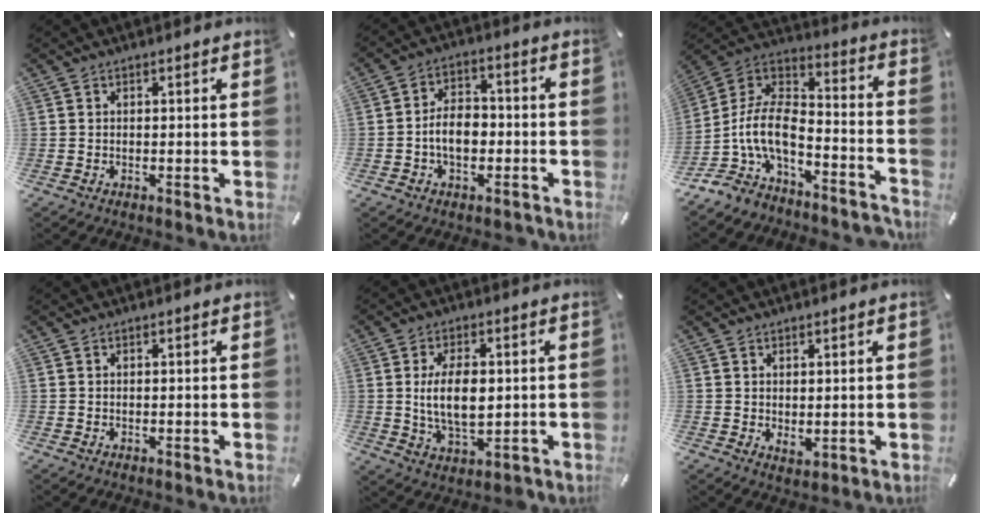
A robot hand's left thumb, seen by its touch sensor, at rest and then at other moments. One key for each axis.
{"total": 8.2, "fx": -2.2, "fy": 5.6, "fz": 5.5, "tx": -0.105, "ty": 0.021, "tz": -0.038}
{"total": 11.6, "fx": -4.6, "fy": 6.8, "fz": 8.2, "tx": -0.186, "ty": -0.006, "tz": -0.089}
{"total": 0.0}
{"total": 10.7, "fx": 0.1, "fy": 5.9, "fz": 8.9, "tx": -0.170, "ty": 0.002, "tz": 0.000}
{"total": 1.8, "fx": 0.9, "fy": 1.1, "fz": 1.0, "tx": -0.013, "ty": -0.003, "tz": 0.015}